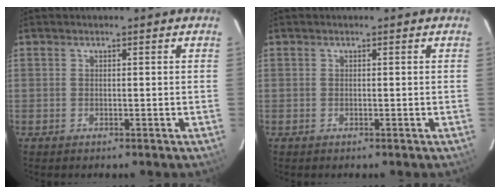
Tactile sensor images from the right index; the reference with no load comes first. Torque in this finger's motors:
{"motor_torque": [-0.01, 0.00, 0.00, 0.00]}